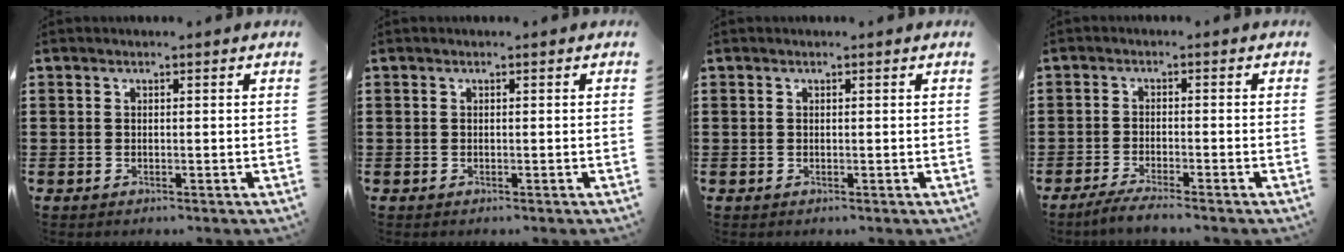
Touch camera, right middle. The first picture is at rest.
{"total": 0.0}
{"total": 0.0}
{"total": 2.5, "force": [-2.3, -0.2, 1.0], "torque": [-0.017, 0.002, -0.045]}